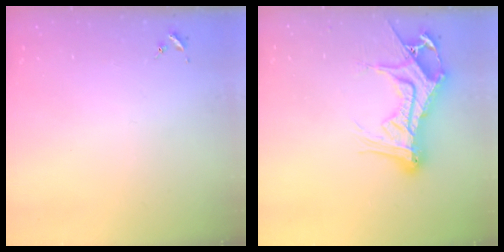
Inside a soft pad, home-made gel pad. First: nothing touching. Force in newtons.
{"total": 19.9, "press": 19.8, "slide": 1.8}